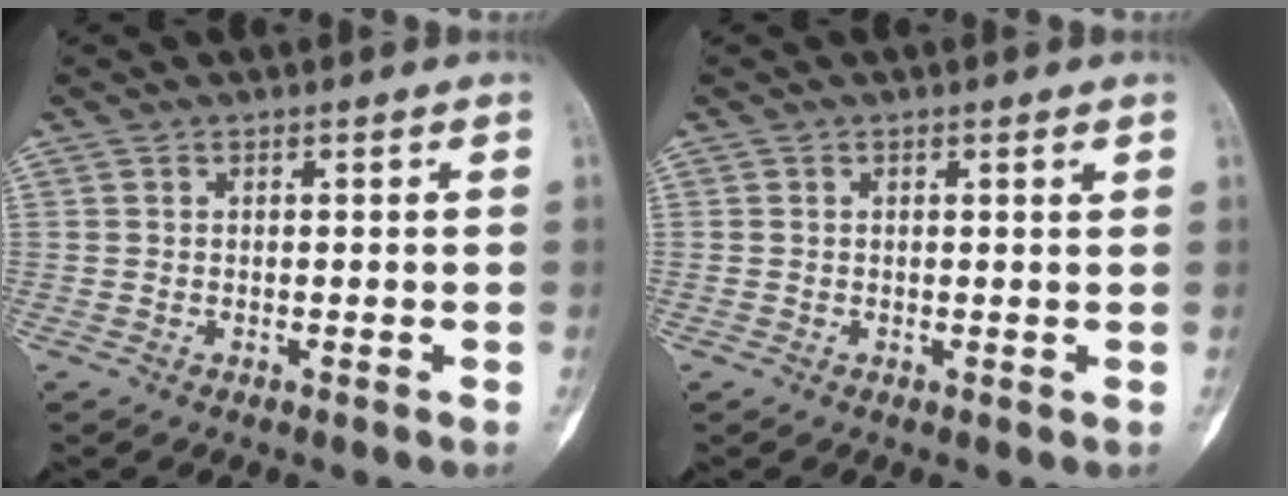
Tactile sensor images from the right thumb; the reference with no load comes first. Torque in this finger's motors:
{"motor_torque": [-0.74, -0.04, 0.29, 0.30, 0.04]}